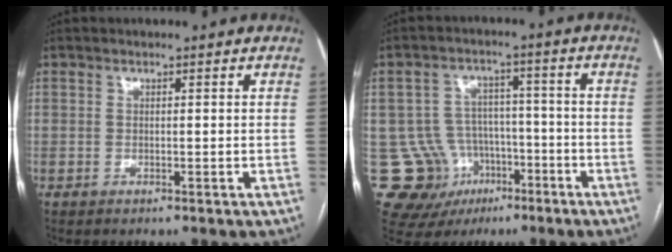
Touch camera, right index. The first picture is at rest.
{"total": 13.7, "force": [-5.9, 11.8, 3.7], "torque": [-0.071, 0.048, -0.079]}